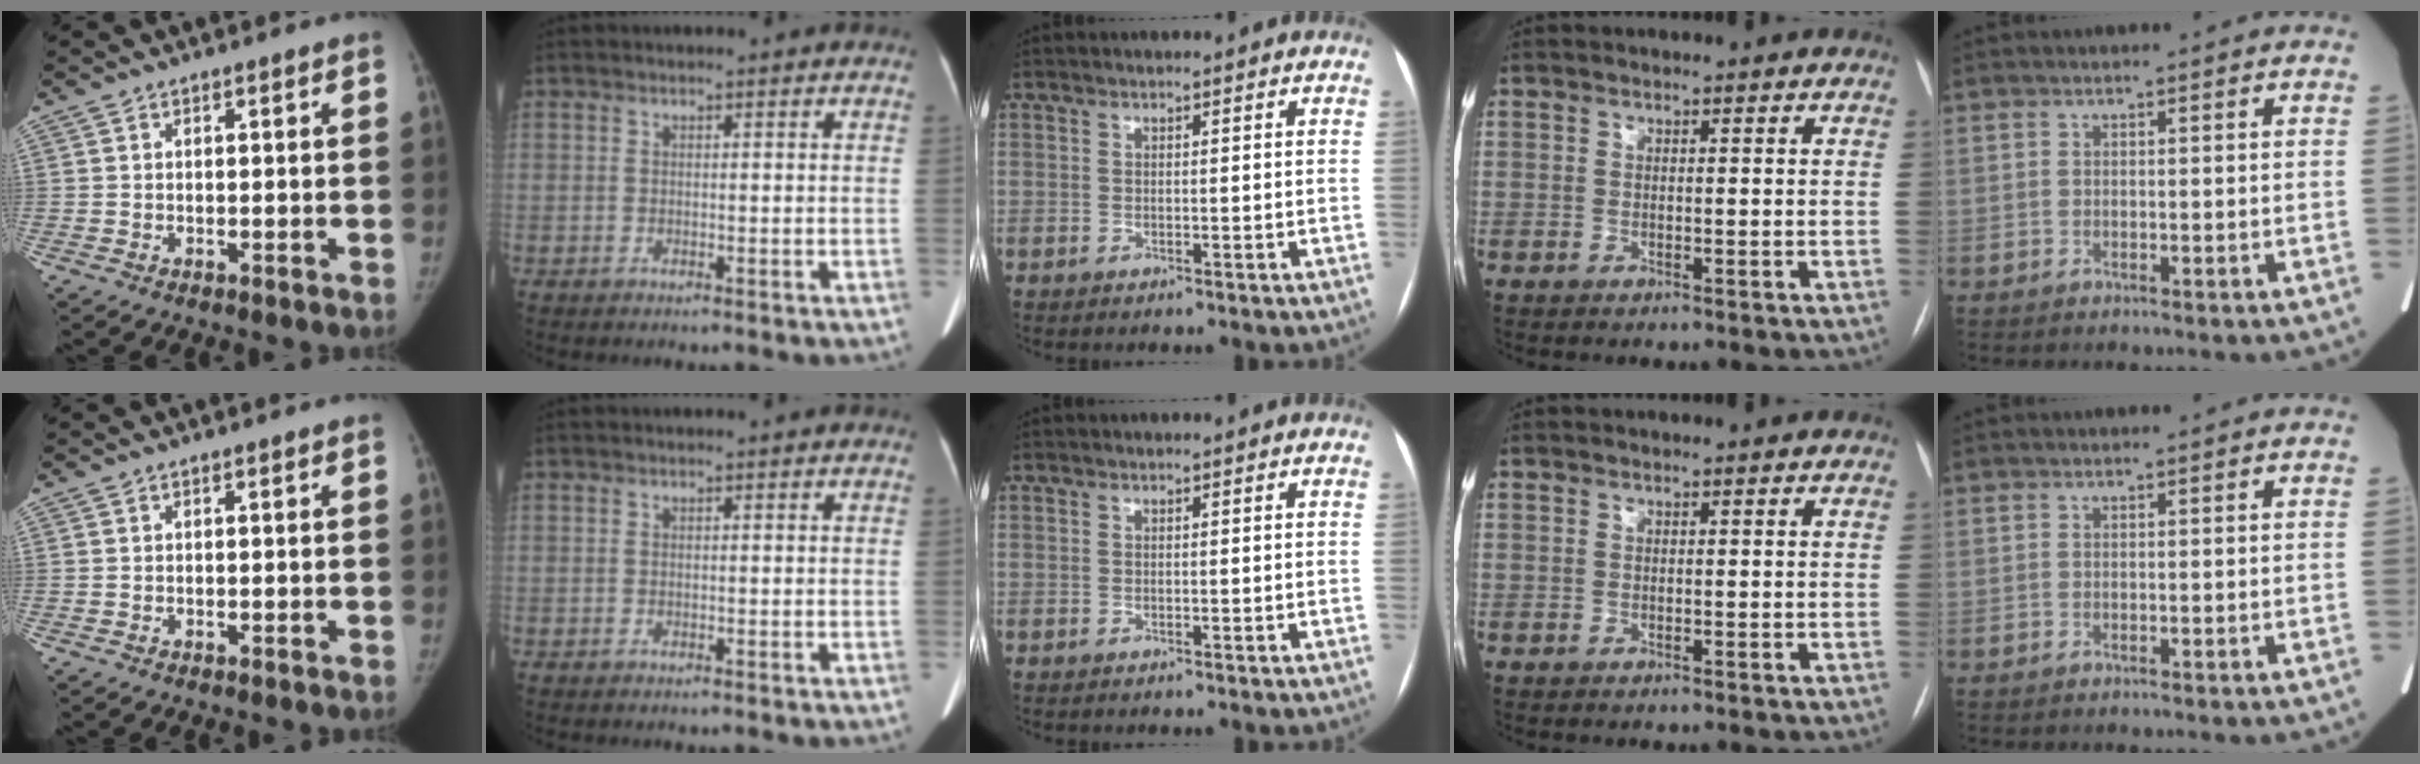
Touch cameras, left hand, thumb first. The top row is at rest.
{}